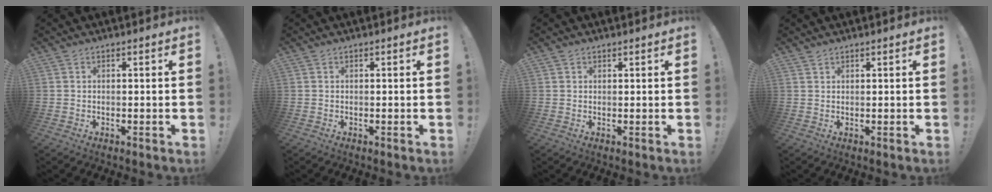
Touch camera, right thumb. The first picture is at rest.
{"total": 0.0}
{"total": 0.7, "force": [0.6, 0.3, 0.1], "torque": [0.002, -0.002, 0.011]}
{"total": 0.9, "force": [0.9, 0.3, 0.1], "torque": [-0.002, -0.002, 0.017]}